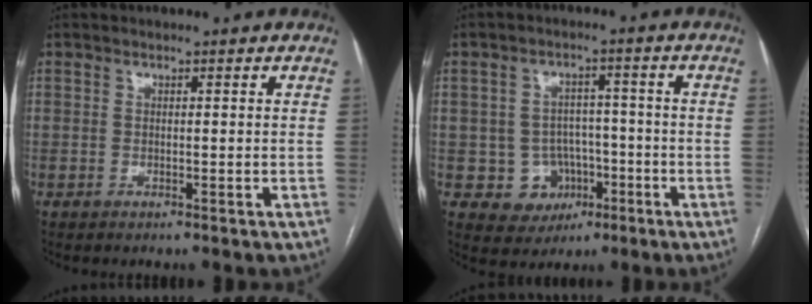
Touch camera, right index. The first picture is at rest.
{"total": 6.8, "force": [-2.0, 6.4, 1.2], "torque": [-0.010, 0.018, -0.020]}